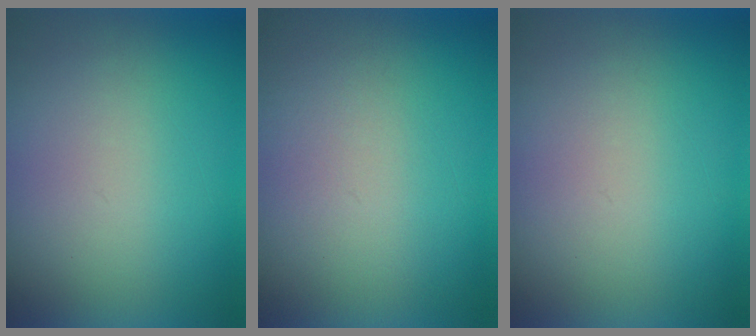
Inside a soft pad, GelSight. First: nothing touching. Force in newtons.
{"total": 3.4}
{"total": 1.1}